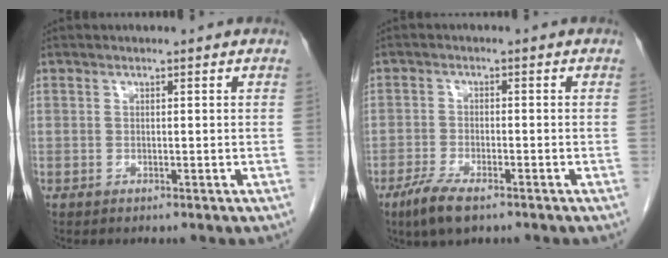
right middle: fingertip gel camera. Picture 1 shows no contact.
{"total": 5.6, "force": [-3.7, 1.4, 3.9], "torque": [-0.081, -0.010, -0.064]}